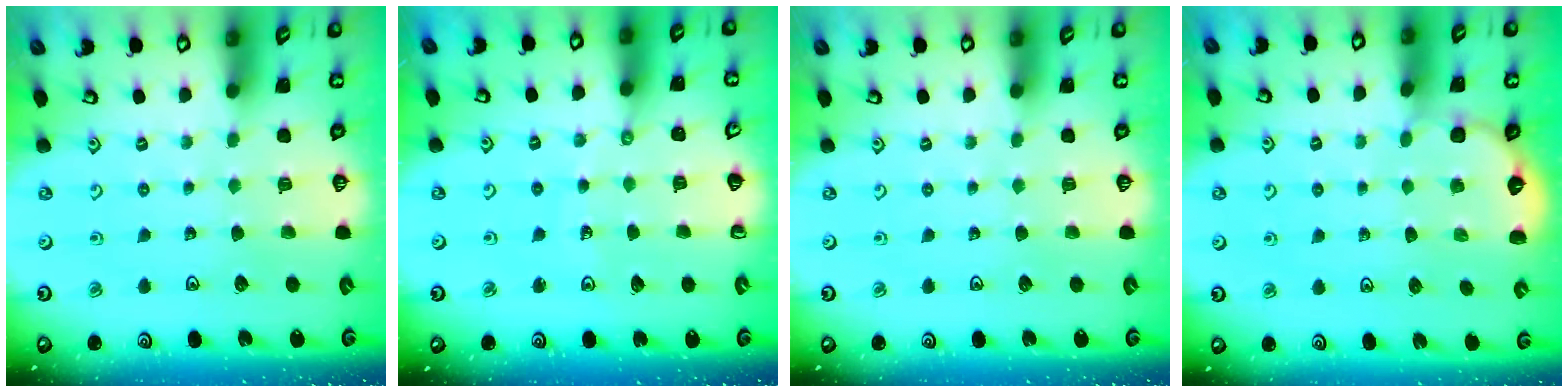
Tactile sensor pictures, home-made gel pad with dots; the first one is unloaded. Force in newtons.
{"total": 4.2, "press": 4.2, "slide": 0.4}
{"total": 0.0}
{"total": 3.0, "press": 2.6, "slide": 1.5}